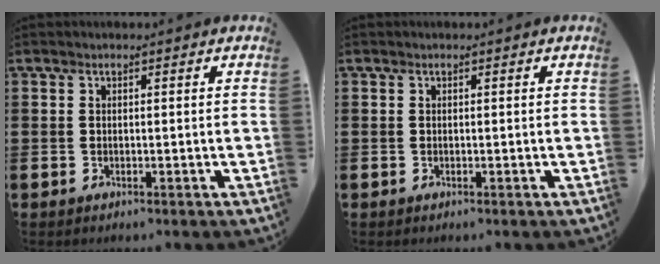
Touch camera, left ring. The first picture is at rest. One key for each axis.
{"total": 0.0}